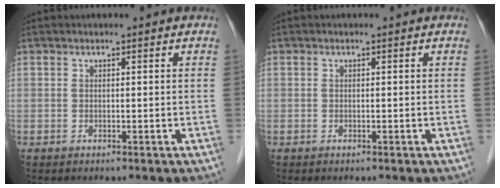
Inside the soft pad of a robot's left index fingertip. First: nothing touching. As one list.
[{"total": 0.0}]